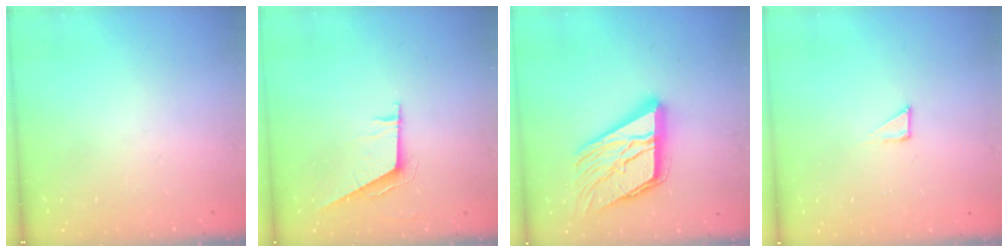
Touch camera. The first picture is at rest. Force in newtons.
{"total": 6.3, "press": 6.3, "slide": 0.7}
{"total": 19.6, "press": 19.5, "slide": 1.9}
{"total": 2.1, "press": 2.1, "slide": 0.1}